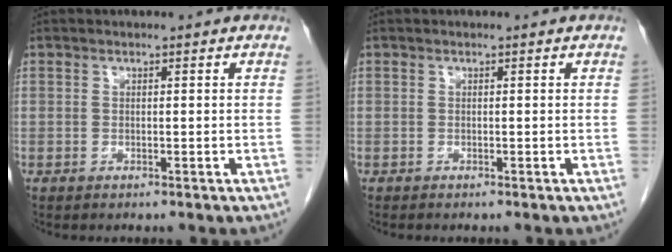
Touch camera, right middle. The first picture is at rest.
{"total": 0.0}